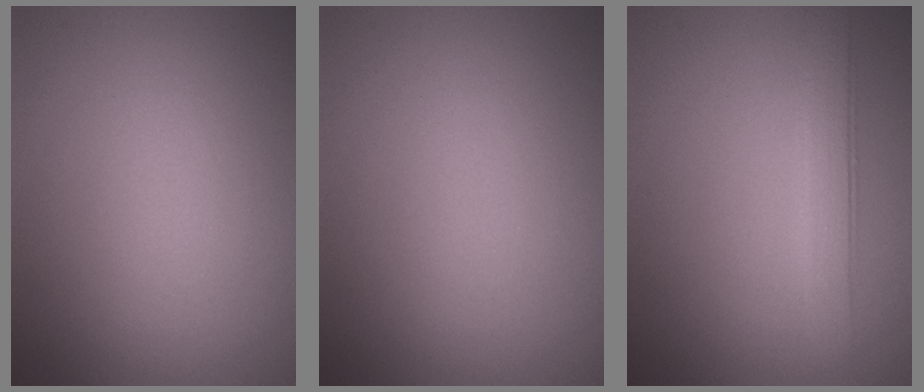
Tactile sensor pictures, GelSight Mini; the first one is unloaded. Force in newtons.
{"total": 0.0}
{"total": 2.8, "press": 2.8, "slide": 0.3}